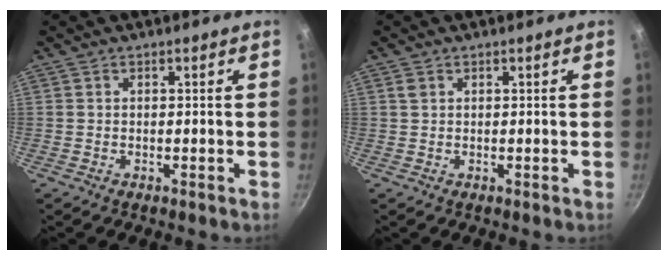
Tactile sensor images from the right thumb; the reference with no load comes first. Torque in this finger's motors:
{"motor_torque": [0.06, 0.21, 0.42, 0.17, -0.07]}